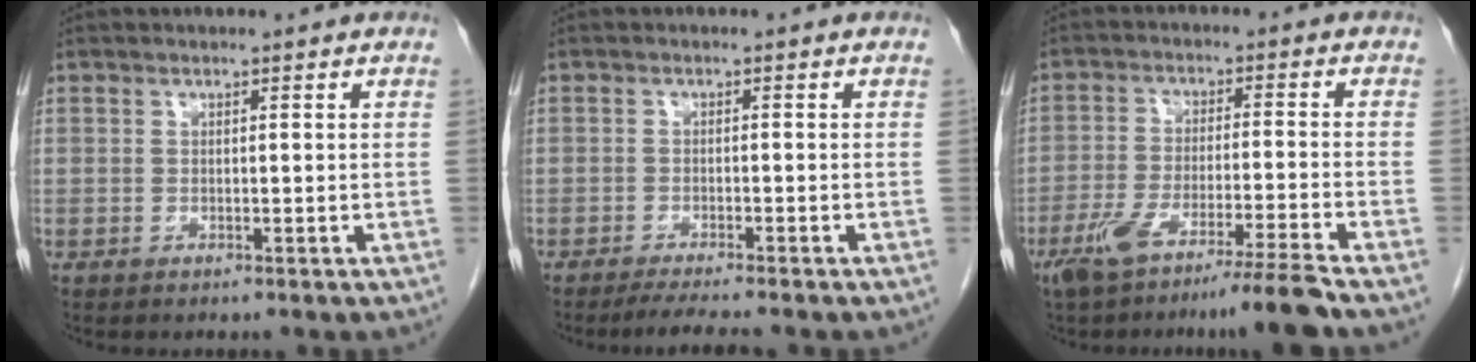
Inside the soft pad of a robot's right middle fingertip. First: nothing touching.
{"total": 4.5, "force": [-3.9, -0.3, 2.3], "torque": [-0.038, -0.014, -0.064]}
{"total": 10.3, "force": [-7.7, -1.3, 6.7], "torque": [-0.114, -0.024, -0.133]}